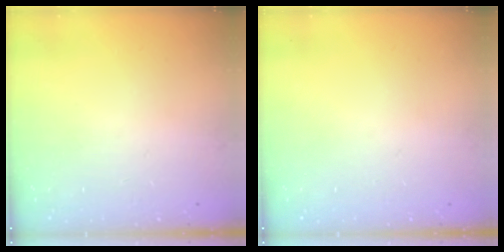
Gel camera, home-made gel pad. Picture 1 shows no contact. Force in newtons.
{"total": 0.0}